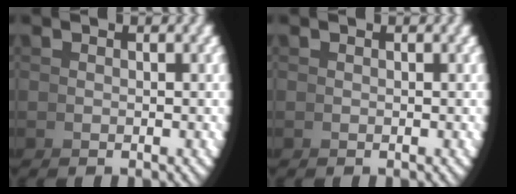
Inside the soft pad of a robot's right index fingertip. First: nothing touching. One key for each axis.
{"total": 0.0}